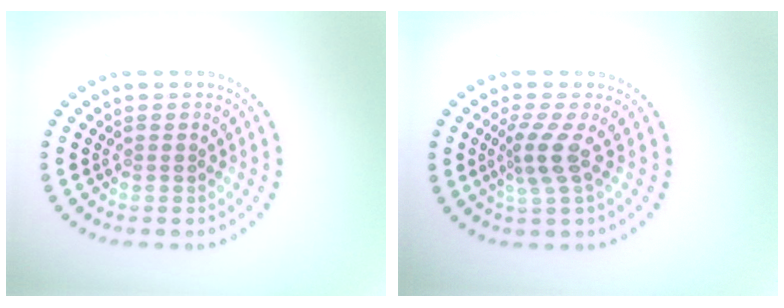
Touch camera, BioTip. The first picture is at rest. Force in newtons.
{"total": 2.6, "press": 1.9, "slide": 1.8}